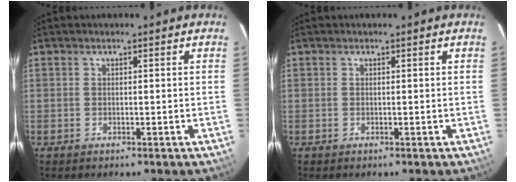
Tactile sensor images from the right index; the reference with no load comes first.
{"total": 0.0}